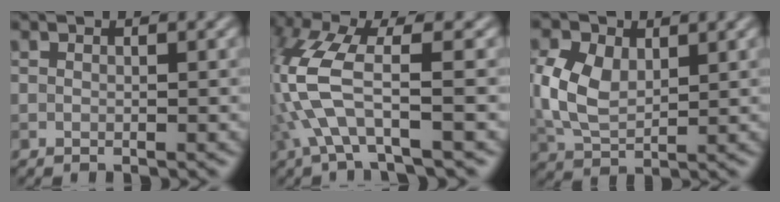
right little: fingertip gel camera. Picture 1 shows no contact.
{"total": 7.4, "force": [-1.7, 2.0, 7.0], "torque": [-0.183, 0.005, -0.039]}
{"total": 5.4, "force": [1.0, 3.6, 3.8], "torque": [-0.091, 0.003, 0.020]}